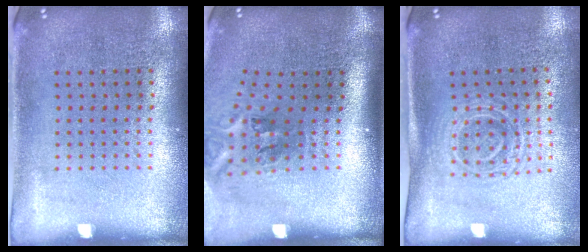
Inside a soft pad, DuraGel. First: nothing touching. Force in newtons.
{"total": 2.3, "press": 1.3, "slide": 1.8}
{"total": 1.6, "press": 1.3, "slide": 0.9}